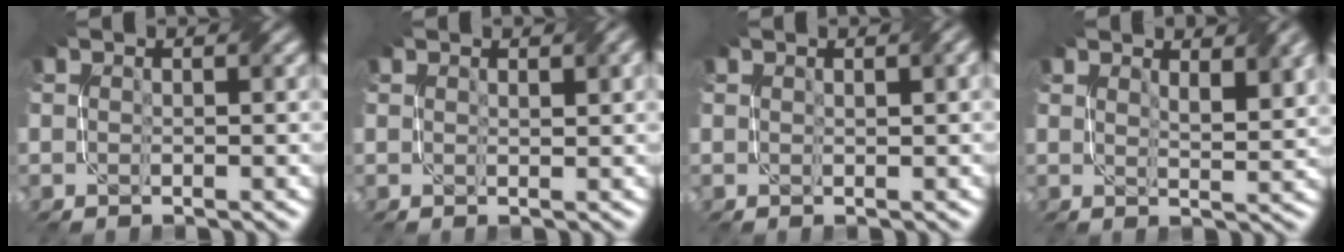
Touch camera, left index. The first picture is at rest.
{"total": 1.4, "force": [0.9, 0.3, 1.1], "torque": [-0.013, 0.000, 0.016]}
{"total": 1.1, "force": [0.6, 0.1, 0.9], "torque": [-0.011, 0.001, 0.010]}
{"total": 4.4, "force": [2.5, 1.3, 3.4], "torque": [-0.048, 0.000, 0.045]}